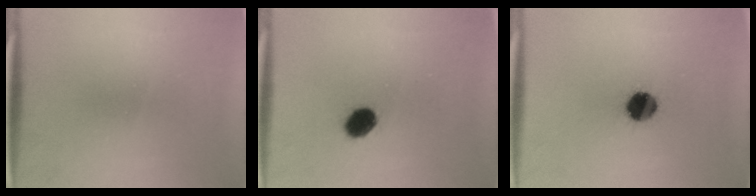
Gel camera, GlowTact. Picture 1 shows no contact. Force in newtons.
{"total": 5.9}
{"total": 8.0}